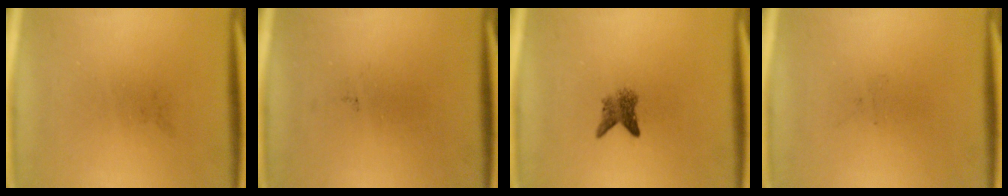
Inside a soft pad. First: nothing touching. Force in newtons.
{"total": 0.0}
{"total": 2.6}
{"total": 0.0}